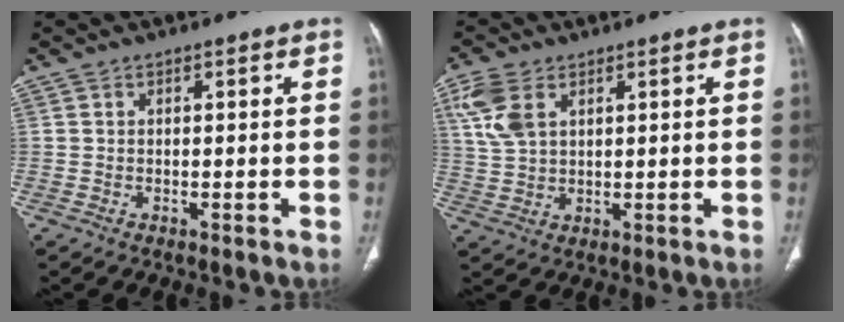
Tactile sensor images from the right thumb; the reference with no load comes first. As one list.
[{"total": 7.4, "force": [3.2, 4.4, 5.0], "torque": [-0.118, -0.001, 0.070]}]